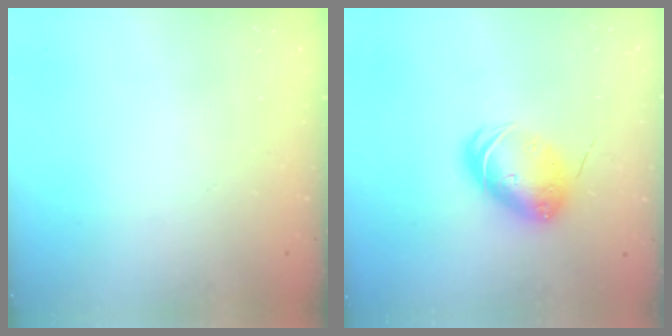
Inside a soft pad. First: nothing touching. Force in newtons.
{"total": 8.6, "press": 8.5, "slide": 1.4}